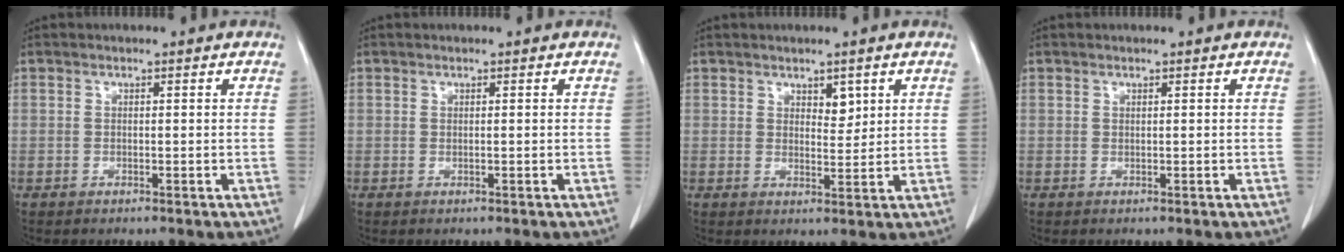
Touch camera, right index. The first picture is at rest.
{"total": 0.0}
{"total": 2.4, "force": [1.3, 1.3, 1.6], "torque": [-0.019, -0.005, 0.025]}
{"total": 0.0}